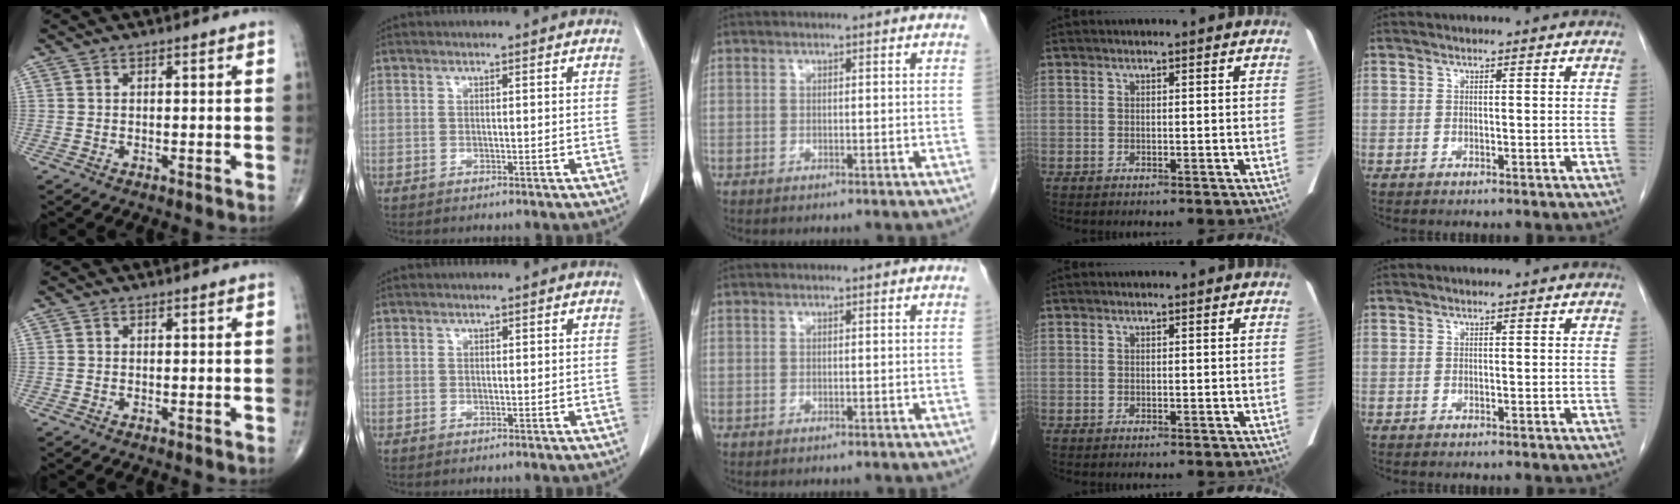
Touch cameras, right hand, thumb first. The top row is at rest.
{}